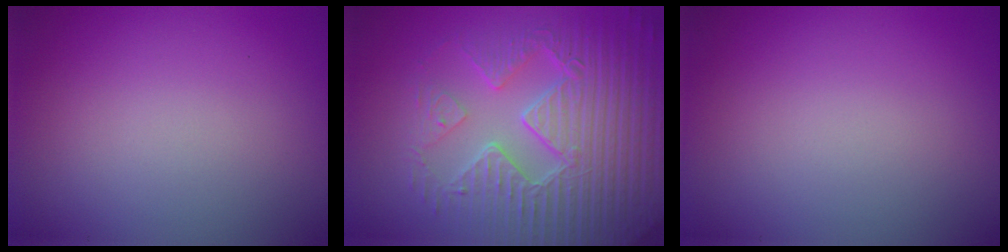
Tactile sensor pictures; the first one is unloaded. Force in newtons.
{"total": 8.9, "press": 6.4, "slide": 6.1}
{"total": 0.0}